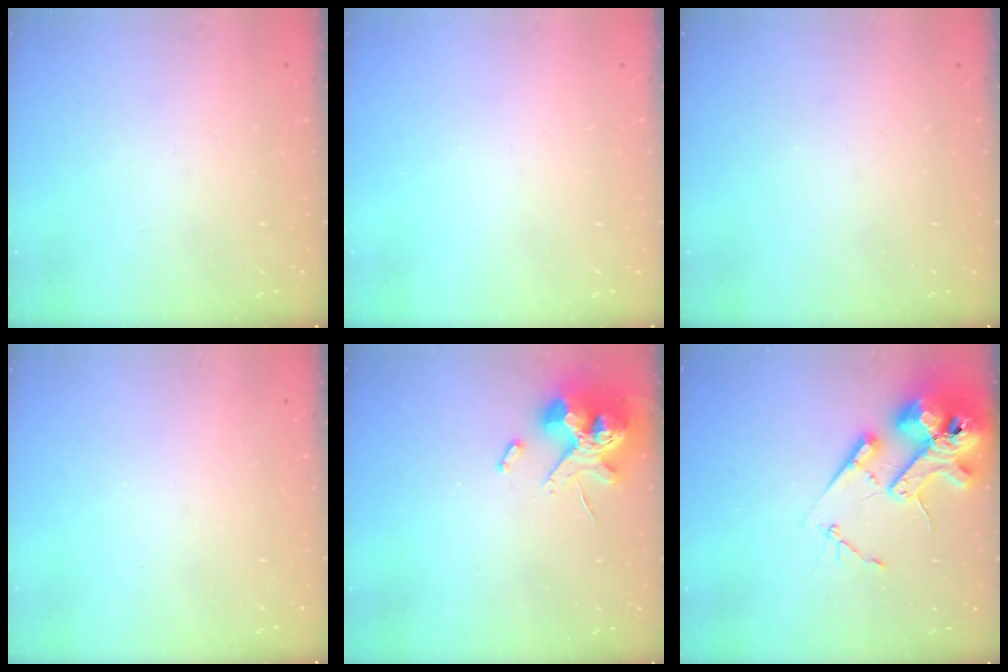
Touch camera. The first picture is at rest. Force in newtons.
{"total": 0.0}
{"total": 0.0}
{"total": 0.0}
{"total": 13.9, "press": 13.8, "slide": 2.1}
{"total": 17.7, "press": 17.5, "slide": 2.8}